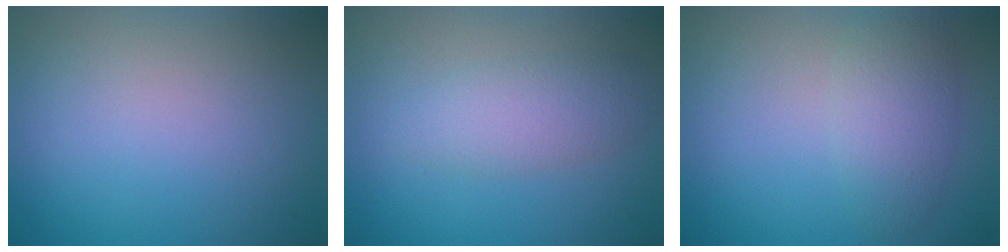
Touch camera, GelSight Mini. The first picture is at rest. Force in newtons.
{"total": 3.4, "press": 3.4, "slide": 0.1}
{"total": 3.2, "press": 3.2, "slide": 0.2}